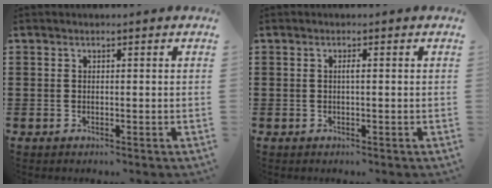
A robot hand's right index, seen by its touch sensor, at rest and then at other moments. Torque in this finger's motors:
{"motor_torque": [0.18, -0.10, 0.00, 0.02]}